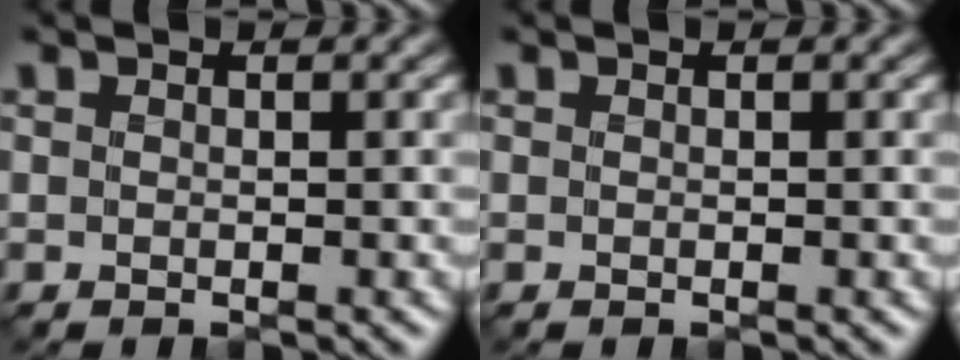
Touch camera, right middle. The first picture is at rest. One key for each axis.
{"total": 0.0}